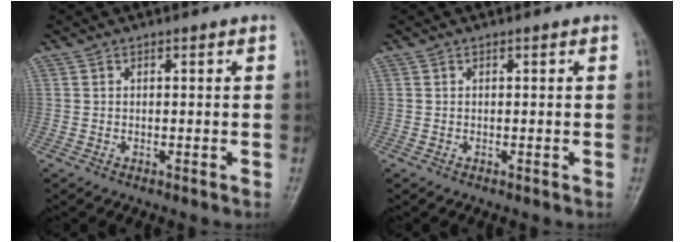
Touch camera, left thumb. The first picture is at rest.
{"total": 0.0}